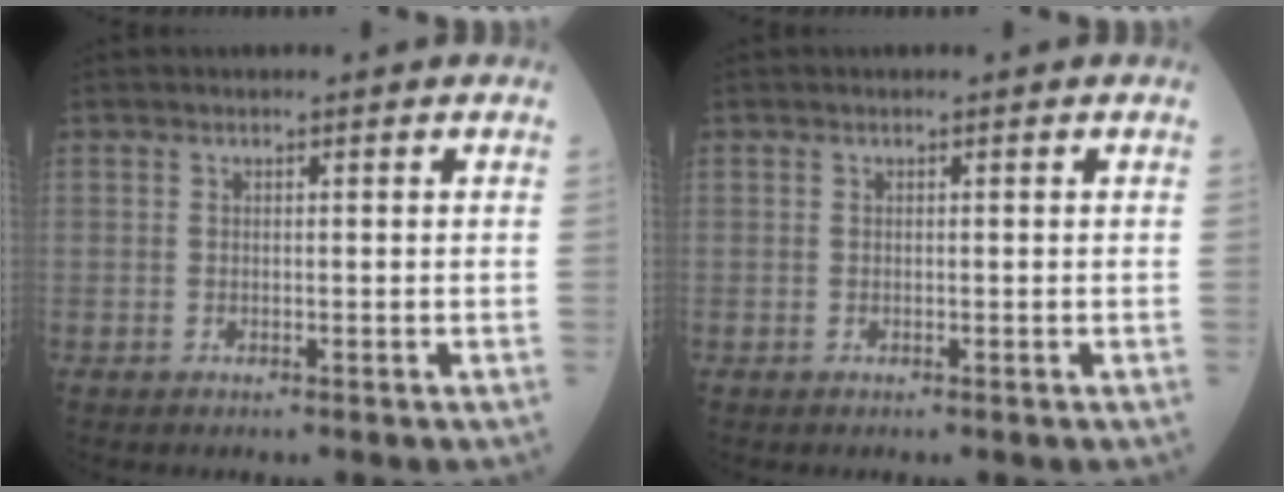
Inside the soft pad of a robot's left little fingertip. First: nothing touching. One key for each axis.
{"total": 0.0}